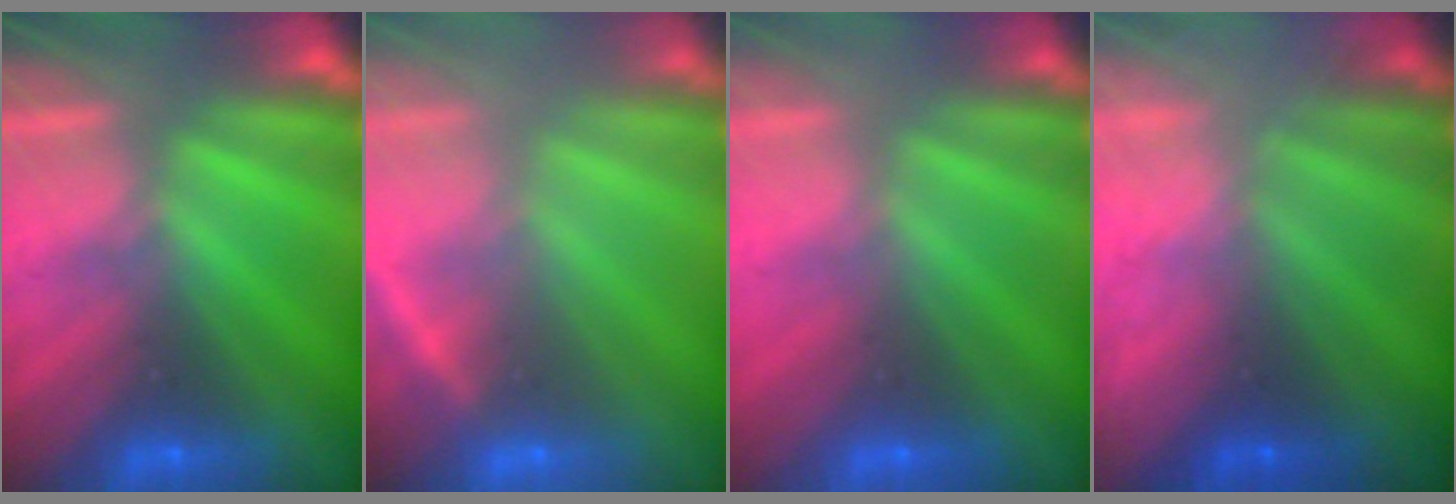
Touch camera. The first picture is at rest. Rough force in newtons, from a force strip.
{"total": 2.4}
{"total": 2.9}
{"total": 5.6}